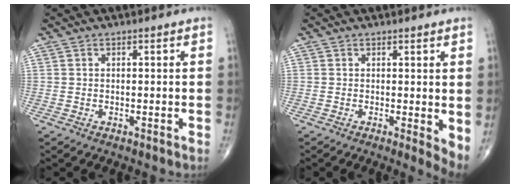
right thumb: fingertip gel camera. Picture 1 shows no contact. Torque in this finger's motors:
{"motor_torque": [0.02, 0.28, -0.16, -0.20, -0.01]}